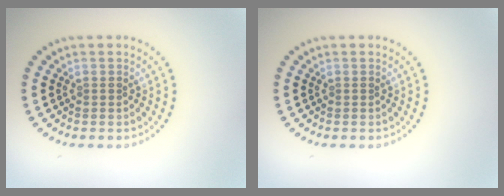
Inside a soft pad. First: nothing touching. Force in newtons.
{"total": 0.0}